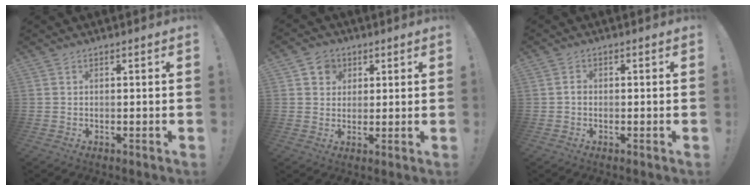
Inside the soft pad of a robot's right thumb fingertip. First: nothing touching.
{"total": 5.9, "force": [2.5, 5.1, 1.6], "torque": [-0.032, -0.005, 0.049]}
{"total": 1.1, "force": [-0.8, 0.7, 0.5], "torque": [-0.012, 0.006, -0.013]}